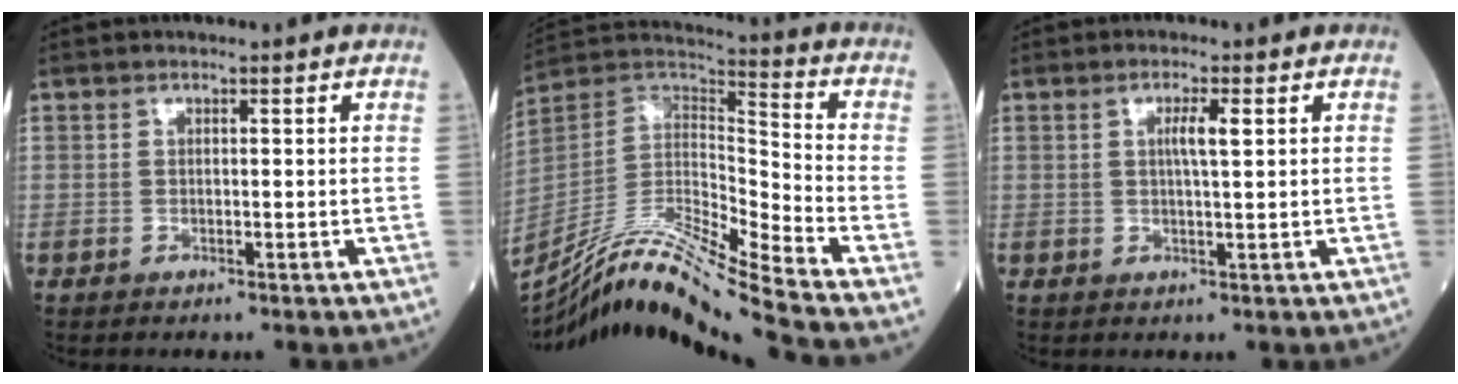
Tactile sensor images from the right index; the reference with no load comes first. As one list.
[{"total": 19.9, "force": [-17.3, -2.2, 9.6], "torque": [-0.188, 0.006, -0.315]}, {"total": 2.7, "force": [0.7, 0.0, 2.6], "torque": [-0.048, 0.000, 0.011]}]